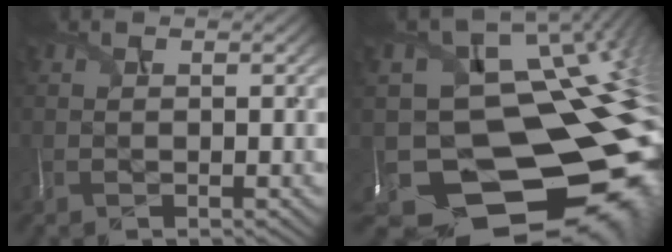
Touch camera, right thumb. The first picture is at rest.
{"total": 16.5, "force": [-4.3, 13.0, 9.1], "torque": [-0.153, -0.037, -0.015]}